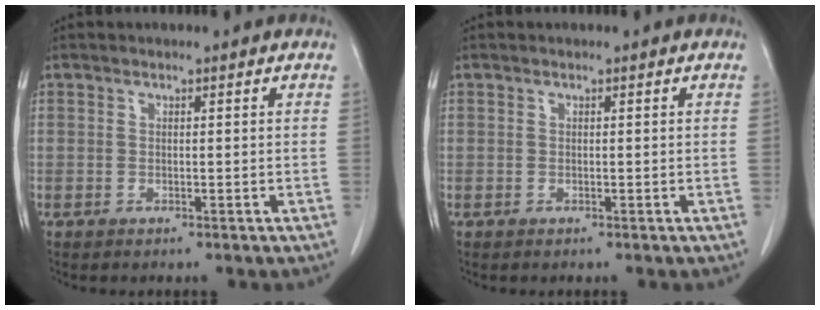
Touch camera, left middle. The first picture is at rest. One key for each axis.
{"total": 0.0}